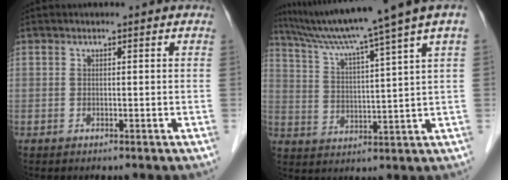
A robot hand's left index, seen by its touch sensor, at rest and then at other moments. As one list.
[{"total": 14.7, "force": [11.2, -2.6, 9.2], "torque": [-0.152, -0.001, 0.171]}]